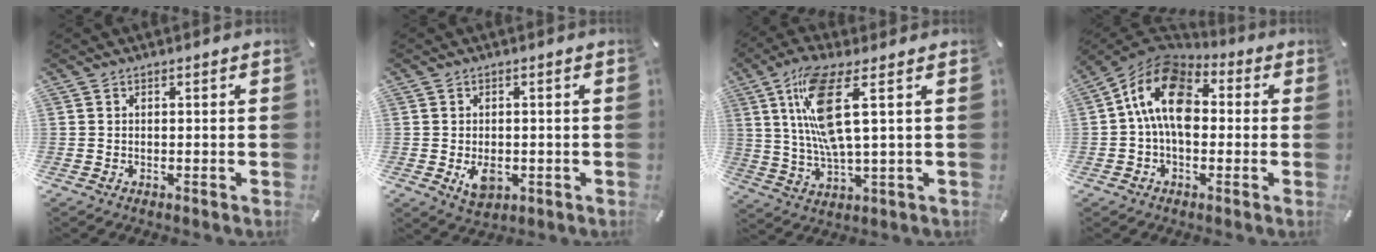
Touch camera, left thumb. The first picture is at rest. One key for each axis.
{"total": 4.9, "fx": -0.9, "fy": 3.4, "fz": 3.5, "tx": -0.064, "ty": -0.008, "tz": -0.020}
{"total": 14.1, "fx": 4.3, "fy": 3.6, "fz": 13.0, "tx": -0.280, "ty": -0.012, "tz": 0.068}
{"total": 14.1, "fx": 1.4, "fy": 9.1, "fz": 10.6, "tx": -0.208, "ty": 0.001, "tz": 0.024}